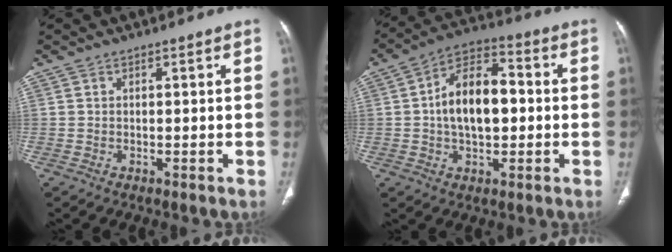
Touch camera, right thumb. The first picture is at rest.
{"total": 13.3, "force": [0.0, 7.5, 11.0], "torque": [-0.175, 0.028, -0.009]}